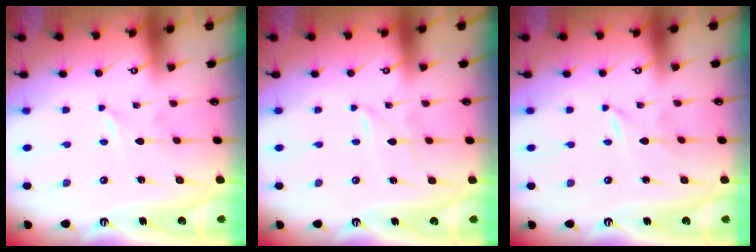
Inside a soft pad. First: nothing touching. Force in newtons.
{"total": 1.6, "press": 1.6, "slide": 0.2}
{"total": 0.0}